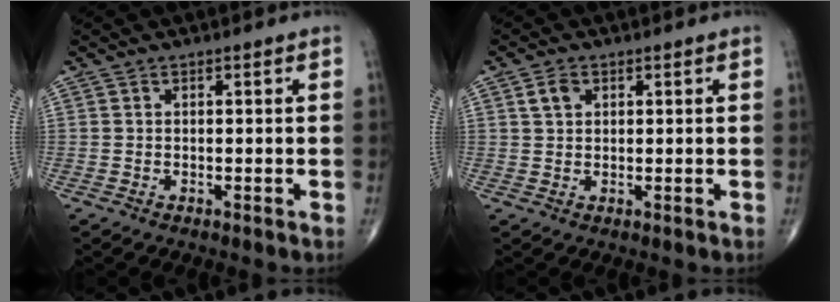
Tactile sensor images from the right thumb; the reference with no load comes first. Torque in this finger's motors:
{"motor_torque": [0.19, 0.31, 0.03, 0.01, 0.00]}